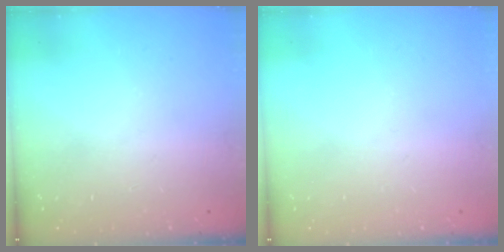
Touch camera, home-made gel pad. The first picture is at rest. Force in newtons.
{"total": 0.0}